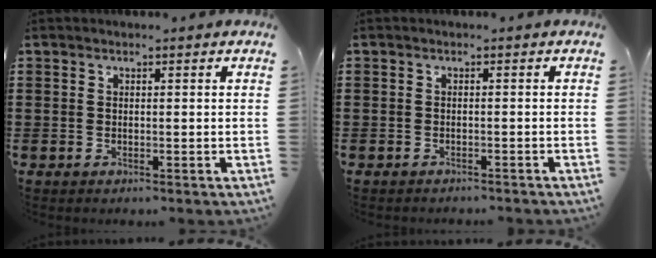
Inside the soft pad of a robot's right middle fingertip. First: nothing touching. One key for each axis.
{"total": 0.9, "fx": -0.9, "fy": 0.2, "fz": -0.2, "tx": 0.002, "ty": 0.004, "tz": -0.021}